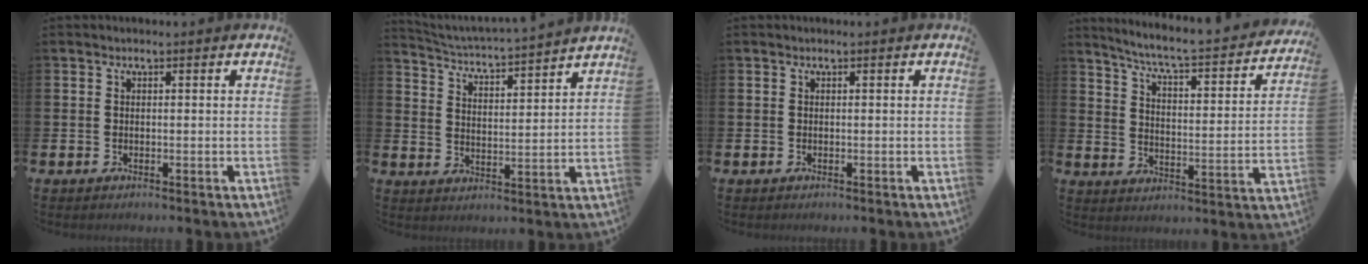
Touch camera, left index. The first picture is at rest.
{"total": 4.0, "force": [4.0, -0.3, 0.2], "torque": [-0.026, -0.040, 0.064]}
{"total": 0.0}
{"total": 5.6, "force": [5.1, 0.3, 2.2], "torque": [-0.070, -0.045, 0.077]}